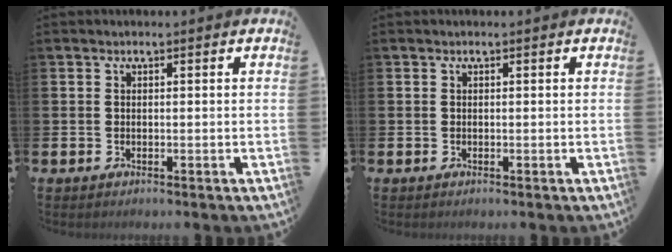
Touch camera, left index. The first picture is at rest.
{"total": 0.0}